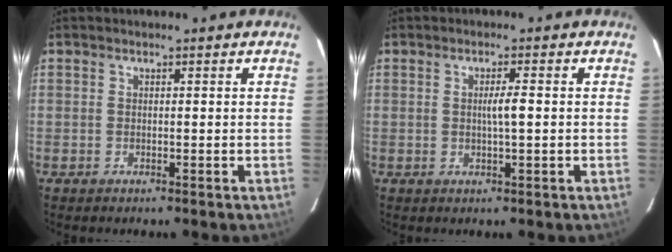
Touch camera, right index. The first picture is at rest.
{"total": 2.3, "force": [0.0, -0.1, 2.3], "torque": [-0.042, 0.000, 0.000]}